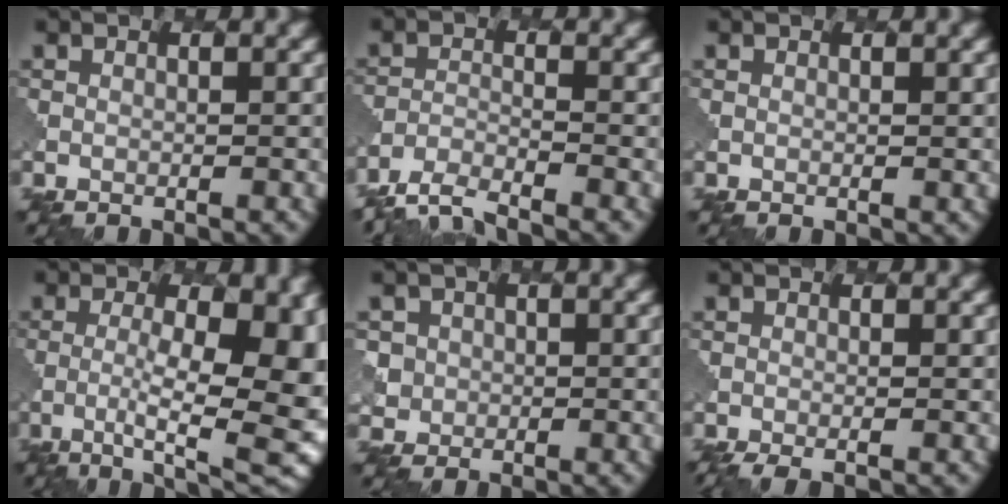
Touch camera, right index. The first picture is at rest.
{"total": 3.8, "force": [-3.6, 0.5, 1.1], "torque": [-0.026, -0.009, -0.076]}
{"total": 0.5, "force": [0.3, 0.2, 0.3], "torque": [-0.004, -0.003, 0.006]}
{"total": 11.8, "force": [-2.5, 3.4, 11.0], "torque": [-0.152, 0.001, -0.029]}
{"total": 2.9, "force": [0.5, 2.8, -0.1], "torque": [0.008, 0.007, 0.013]}
{"total": 2.3, "force": [-1.2, 0.7, 1.8], "torque": [-0.020, -0.003, -0.016]}